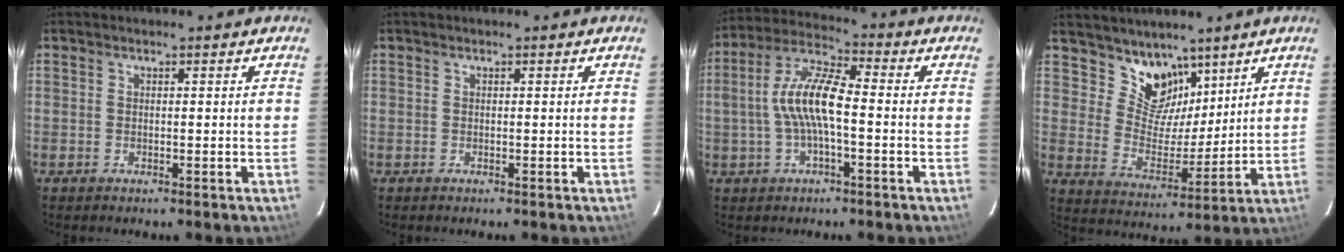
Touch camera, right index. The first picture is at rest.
{"total": 0.0}
{"total": 10.7, "force": [-1.1, 3.2, 10.2], "torque": [-0.210, 0.015, -0.024]}
{"total": 9.6, "force": [7.0, 6.0, 2.7], "torque": [-0.041, -0.009, 0.132]}